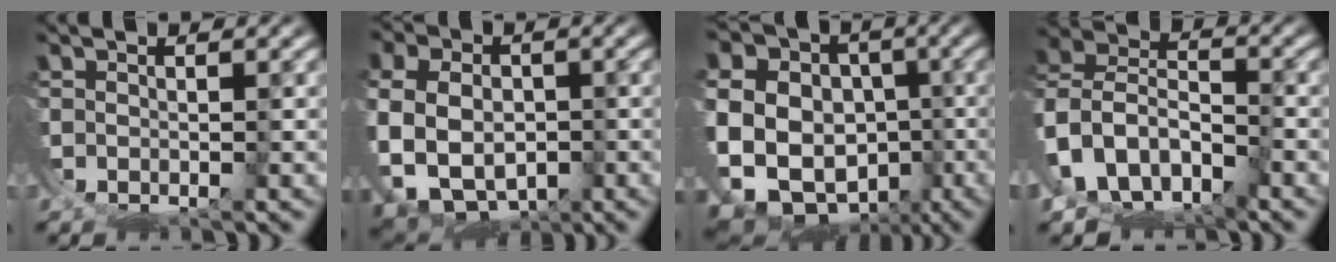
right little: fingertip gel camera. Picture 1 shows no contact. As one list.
[{"total": 10.4, "force": [-1.4, 9.1, 4.7], "torque": [-0.139, -0.040, -0.012]}, {"total": 16.6, "force": [-3.2, 14.2, 7.9], "torque": [-0.189, -0.074, -0.043]}, {"total": 14.3, "force": [-3.9, 13.0, 4.5], "torque": [-0.168, -0.071, -0.064]}]